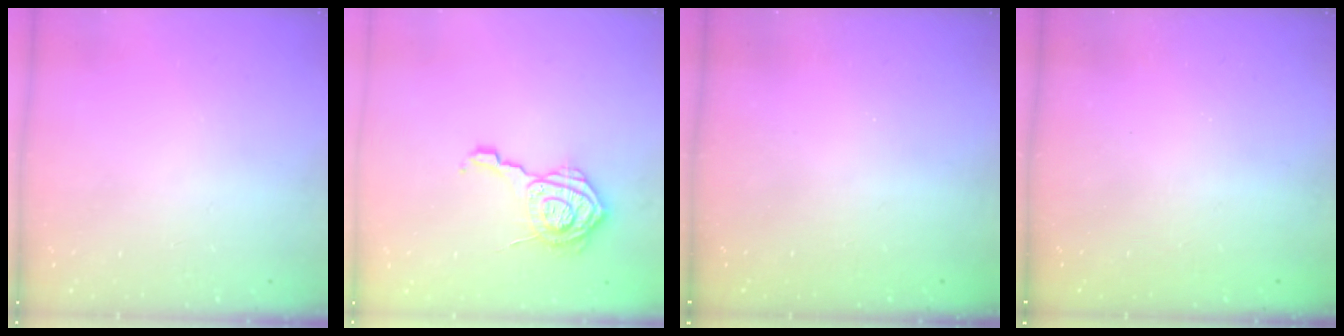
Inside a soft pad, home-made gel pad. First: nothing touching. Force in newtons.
{"total": 11.7, "press": 11.6, "slide": 0.7}
{"total": 2.3, "press": 2.2, "slide": 0.8}
{"total": 2.5, "press": 2.4, "slide": 0.7}